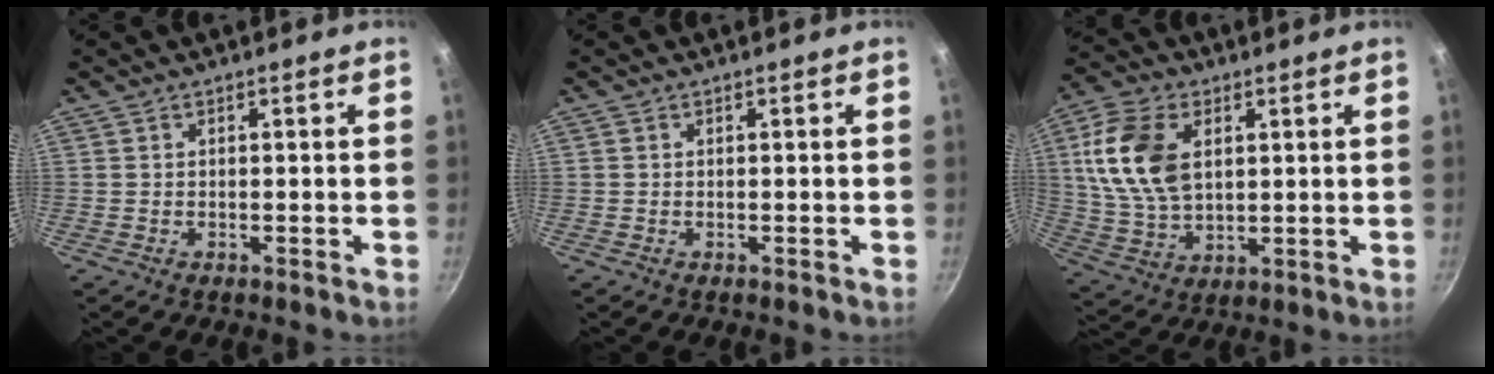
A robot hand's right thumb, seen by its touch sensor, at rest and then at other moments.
{"total": 0.0}
{"total": 14.9, "force": [3.7, 9.4, 11.0], "torque": [-0.201, -0.005, 0.075]}